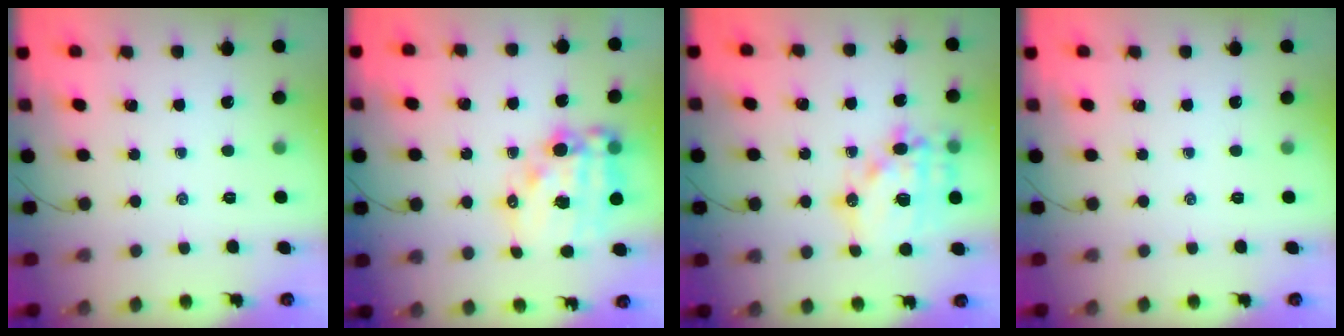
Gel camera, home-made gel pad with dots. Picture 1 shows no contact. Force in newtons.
{"total": 15.7, "press": 15.3, "slide": 3.6}
{"total": 17.4, "press": 17.1, "slide": 3.2}
{"total": 0.0}